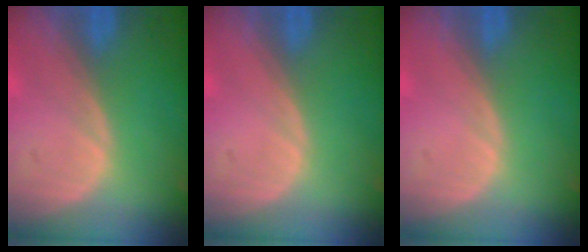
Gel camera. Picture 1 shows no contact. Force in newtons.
{"total": 0.0}
{"total": 0.0}